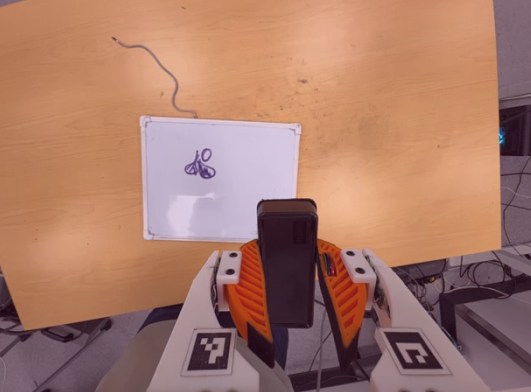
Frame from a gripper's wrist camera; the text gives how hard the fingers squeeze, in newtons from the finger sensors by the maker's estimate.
{"total": 10.4, "left": 8.2, "right": 12.5}